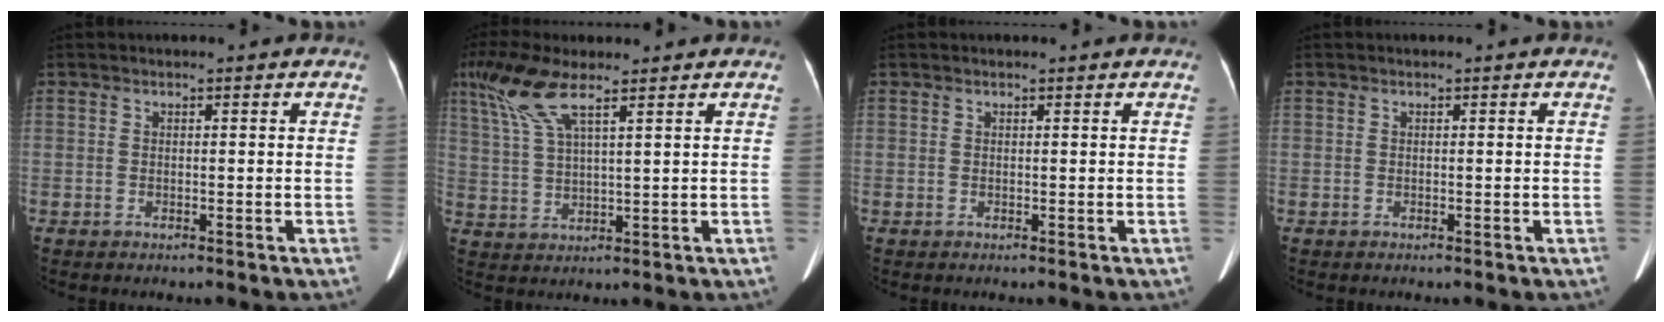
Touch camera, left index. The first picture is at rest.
{"total": 7.7, "force": [4.8, 1.1, 5.9], "torque": [-0.132, 0.010, 0.103]}
{"total": 1.1, "force": [1.0, 0.2, 0.3], "torque": [-0.009, 0.004, 0.012]}
{"total": 0.0}